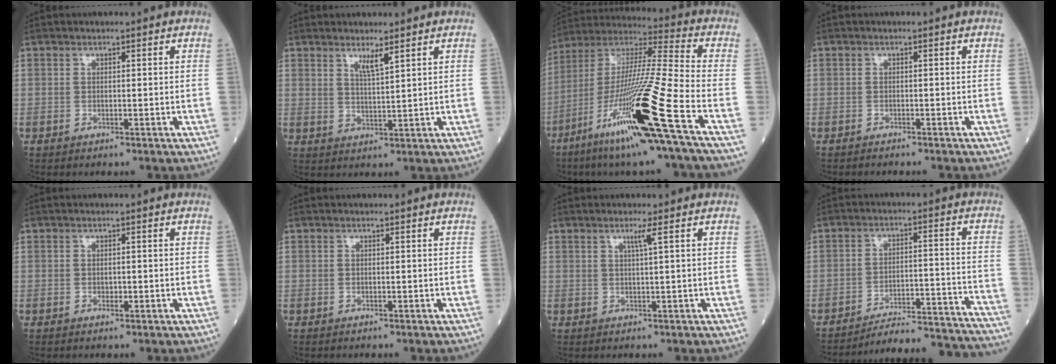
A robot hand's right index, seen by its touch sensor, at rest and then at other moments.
{"total": 3.0, "force": [2.1, 0.0, 2.1], "torque": [-0.043, -0.011, 0.041]}
{"total": 22.4, "force": [-10.4, -1.2, 19.8], "torque": [-0.393, -0.049, -0.201]}
{"total": 1.6, "force": [-1.6, 0.1, 0.5], "torque": [-0.009, -0.001, -0.019]}
{"total": 0.9, "force": [-0.2, 0.5, 0.6], "torque": [-0.009, 0.001, -0.001]}
{"total": 0.0}
{"total": 1.8, "force": [0.8, -0.6, 1.5], "torque": [-0.033, -0.005, 0.017]}
{"total": 19.5, "force": [-19.1, -0.1, 3.5], "torque": [-0.025, 0.009, -0.251]}